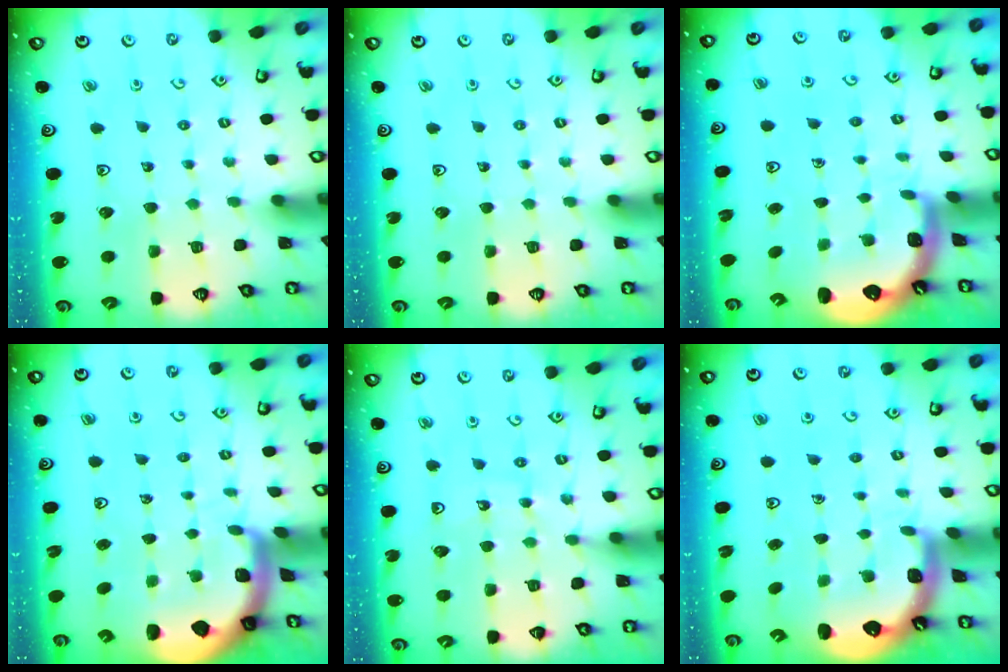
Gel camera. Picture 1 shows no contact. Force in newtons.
{"total": 0.0}
{"total": 1.5, "press": 1.4, "slide": 0.6}
{"total": 2.4, "press": 2.4, "slide": 0.3}
{"total": 10.1, "press": 9.5, "slide": 3.3}
{"total": 1.6, "press": 1.5, "slide": 0.6}